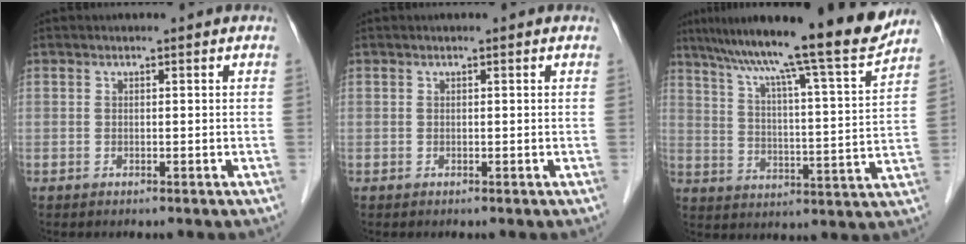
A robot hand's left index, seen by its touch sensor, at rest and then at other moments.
{"total": 0.0}
{"total": 19.2, "force": [16.1, -1.2, 10.3], "torque": [-0.162, -0.013, 0.230]}